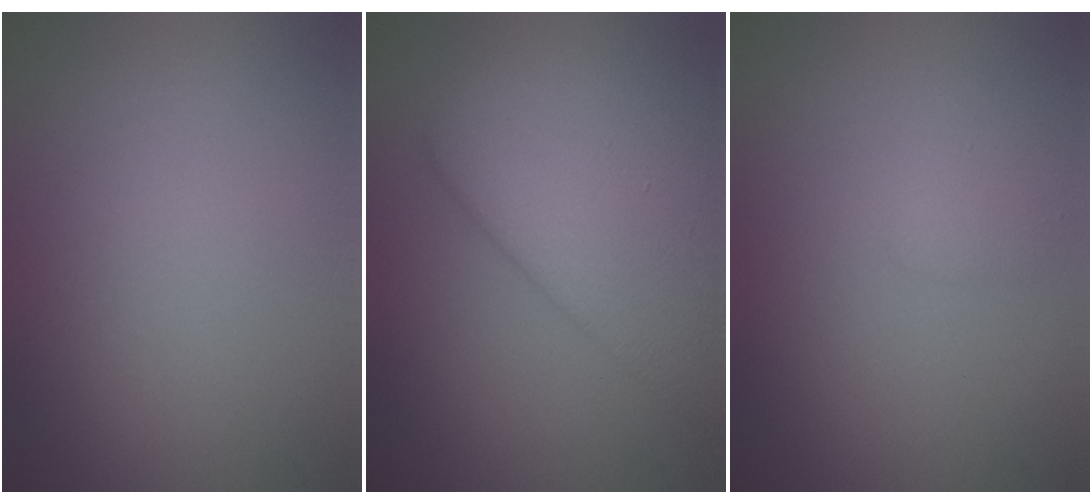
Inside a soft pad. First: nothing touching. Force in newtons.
{"total": 8.9, "press": 8.9, "slide": 0.1}
{"total": 0.9, "press": 0.9, "slide": 0.2}